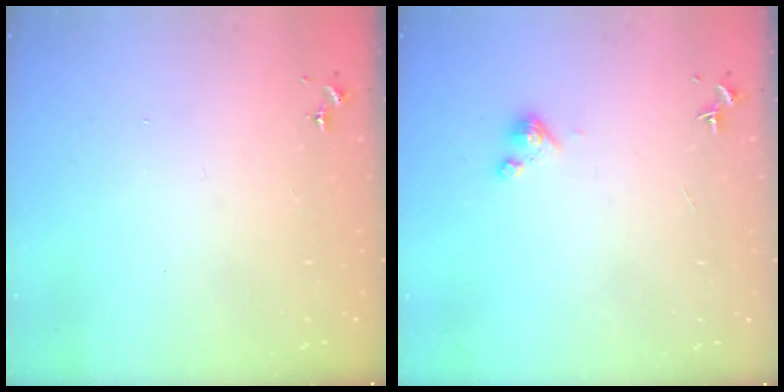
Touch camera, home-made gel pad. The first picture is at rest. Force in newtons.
{"total": 3.3, "press": 3.3, "slide": 0.3}